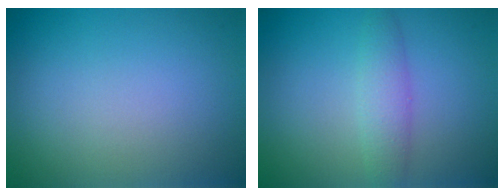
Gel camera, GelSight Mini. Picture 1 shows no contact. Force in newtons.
{"total": 2.5, "press": 2.5, "slide": 0.1}